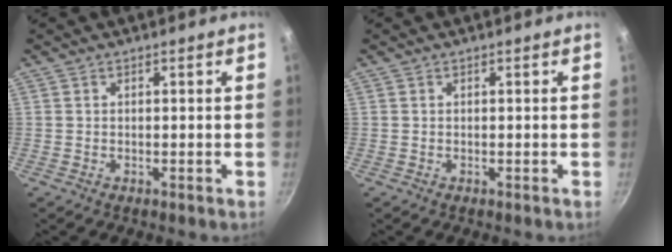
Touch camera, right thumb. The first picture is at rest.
{"total": 0.0}